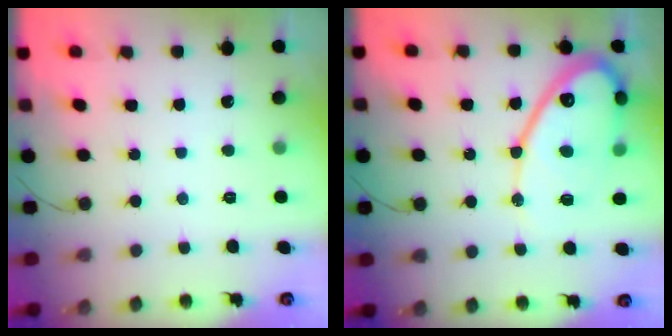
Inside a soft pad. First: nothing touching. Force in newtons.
{"total": 15.4, "press": 15.4, "slide": 1.3}